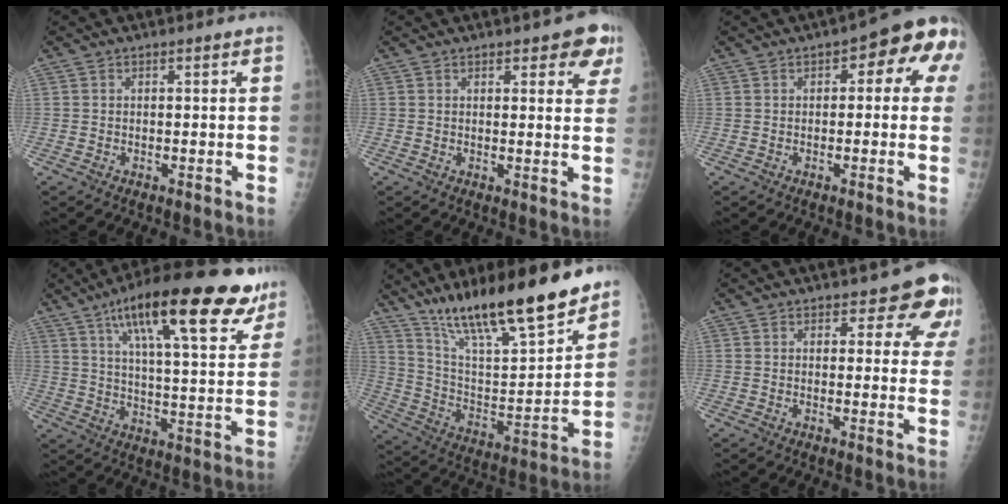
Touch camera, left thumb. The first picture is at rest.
{"total": 5.8, "force": [3.4, 2.6, 3.9], "torque": [-0.010, -0.012, 0.033]}
{"total": 9.1, "force": [2.6, 4.3, 7.6], "torque": [-0.048, 0.020, 0.015]}
{"total": 24.8, "force": [14.7, 7.0, 18.7], "torque": [-0.257, -0.031, 0.222]}
{"total": 23.8, "force": [17.7, 5.0, 15.0], "torque": [-0.225, -0.080, 0.307]}
{"total": 8.1, "force": [5.3, 4.1, 4.6], "torque": [-0.009, -0.025, 0.050]}